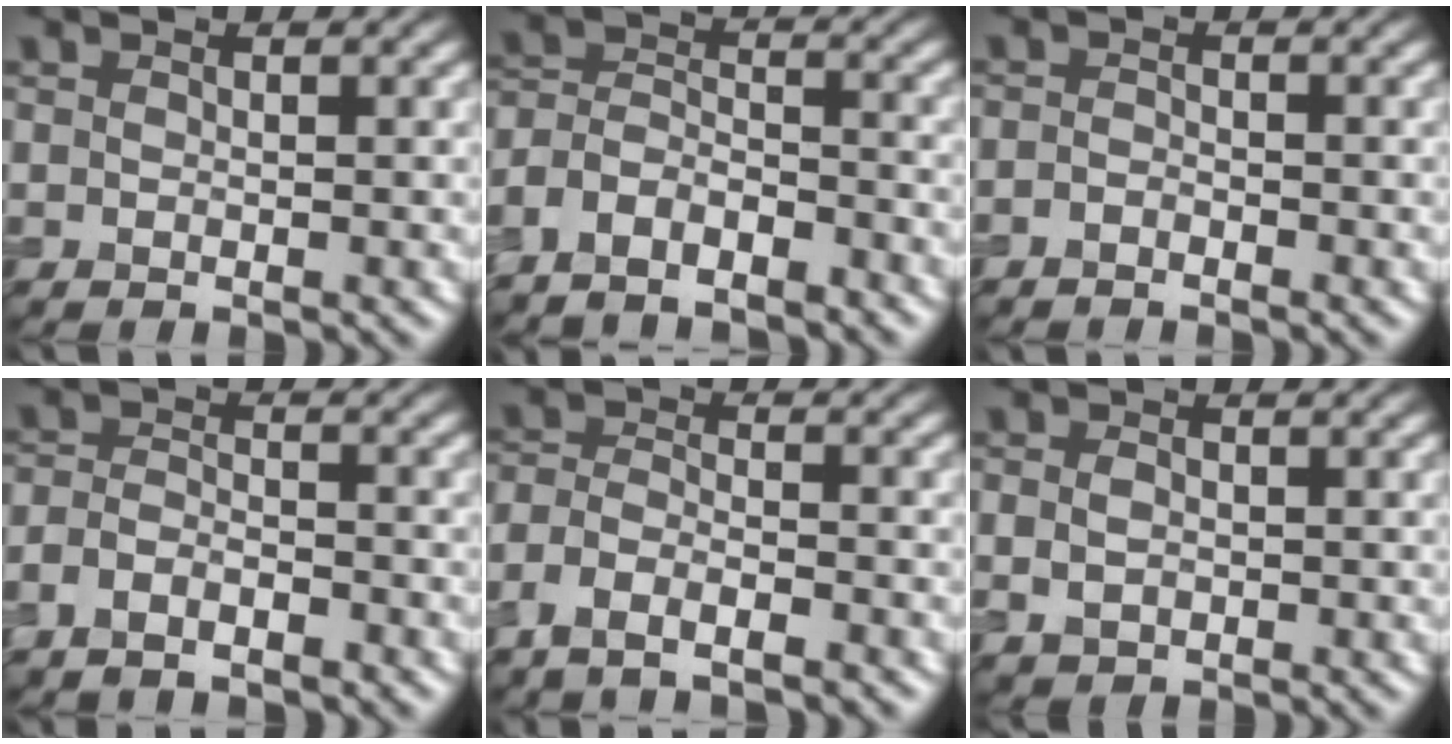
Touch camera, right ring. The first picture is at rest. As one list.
[{"total": 5.8, "force": [-4.8, 2.3, 2.3], "torque": [-0.041, -0.003, -0.098]}, {"total": 0.9, "force": [-0.8, 0.1, 0.0], "torque": [-0.003, -0.001, -0.022]}, {"total": 3.3, "force": [-2.7, 1.3, 1.5], "torque": [-0.025, -0.003, -0.057]}, {"total": 4.0, "force": [-3.4, 1.2, 1.9], "torque": [-0.030, -0.003, -0.070]}, {"total": 1.3, "force": [-0.2, 1.1, 0.7], "torque": [-0.013, -0.005, -0.004]}]